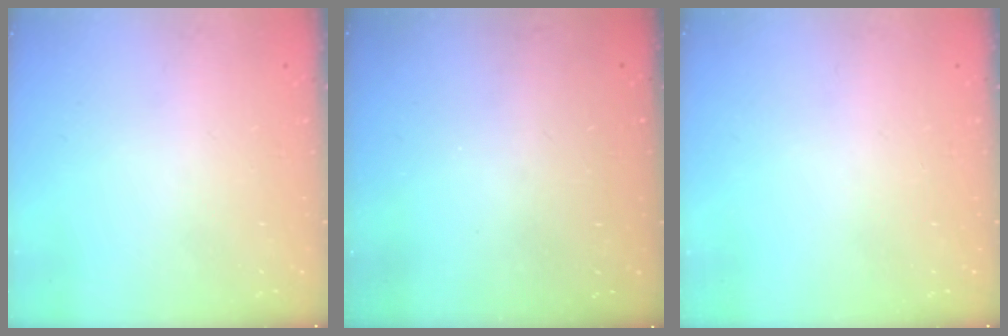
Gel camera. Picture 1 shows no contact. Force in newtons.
{"total": 3.0, "press": 3.0, "slide": 0.1}
{"total": 0.0}